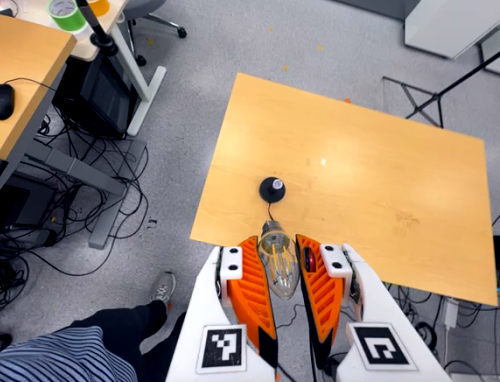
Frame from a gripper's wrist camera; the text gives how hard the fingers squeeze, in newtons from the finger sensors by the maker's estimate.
{"total": 21.2, "left": 25.4, "right": 17.0}